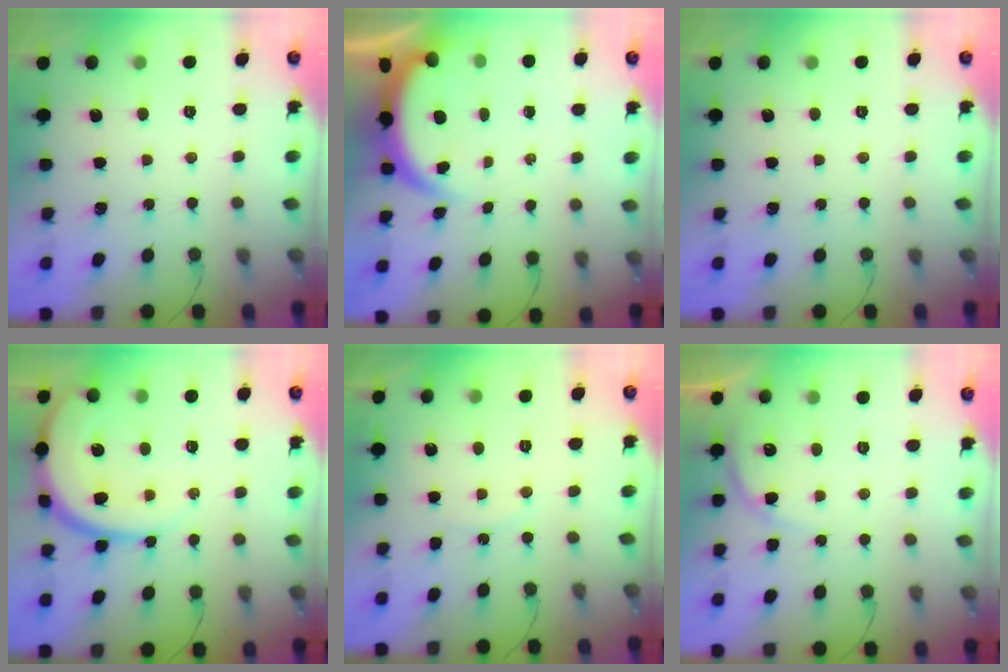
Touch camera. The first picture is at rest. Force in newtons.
{"total": 3.8, "press": 3.8, "slide": 0.1}
{"total": 0.0}
{"total": 13.7, "press": 13.7, "slide": 1.4}
{"total": 5.0, "press": 5.0, "slide": 0.6}
{"total": 5.4, "press": 5.3, "slide": 0.6}